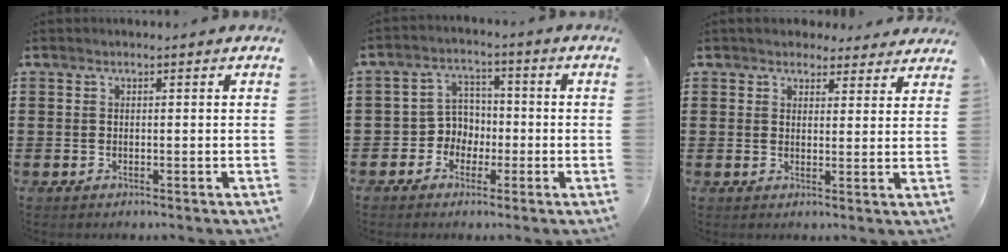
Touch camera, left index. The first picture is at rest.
{"total": 4.6, "force": [-1.9, 4.1, 1.0], "torque": [-0.036, 0.011, -0.041]}
{"total": 3.2, "force": [2.9, 1.2, 0.4], "torque": [-0.010, -0.007, 0.054]}